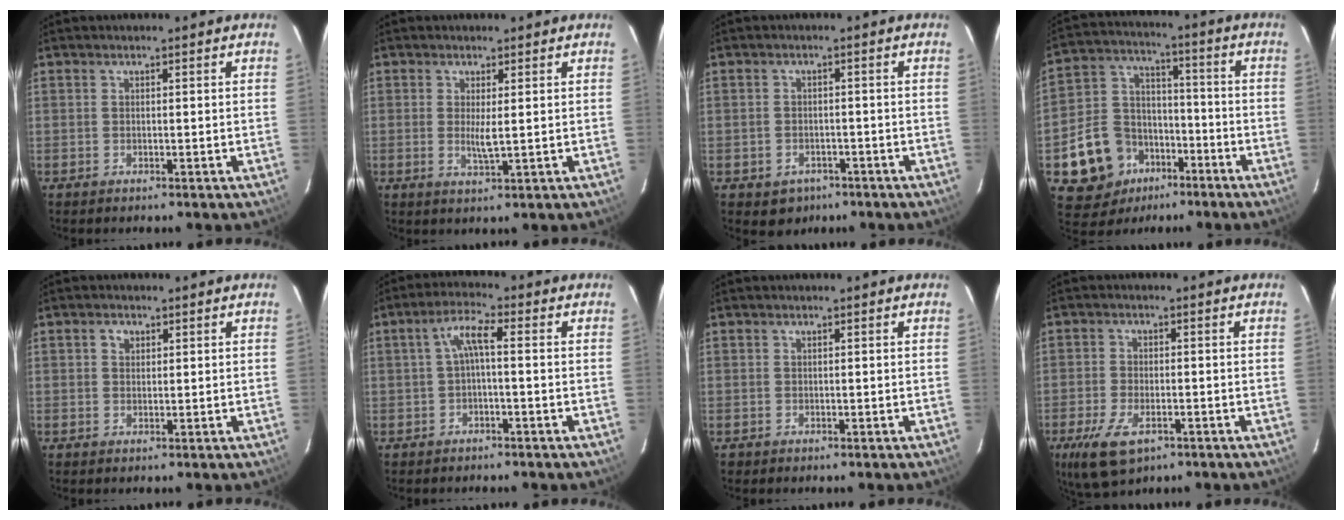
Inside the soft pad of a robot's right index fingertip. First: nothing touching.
{"total": 2.9, "force": [0.3, 0.3, 2.9], "torque": [-0.055, -0.009, 0.004]}
{"total": 4.7, "force": [-2.5, 3.8, 1.1], "torque": [-0.035, 0.004, -0.023]}
{"total": 14.7, "force": [-7.7, 11.5, 4.8], "torque": [-0.127, 0.045, -0.112]}
{"total": 1.6, "force": [0.6, 1.3, 0.7], "torque": [-0.011, 0.008, 0.010]}
{"total": 4.0, "force": [-0.1, 1.0, 3.9], "torque": [-0.076, 0.013, 0.001]}
{"total": 0.6, "force": [-0.2, 0.6, -0.1], "torque": [0.000, 0.001, -0.001]}
{"total": 9.0, "force": [-4.7, 4.4, 6.2], "torque": [-0.147, -0.022, -0.083]}